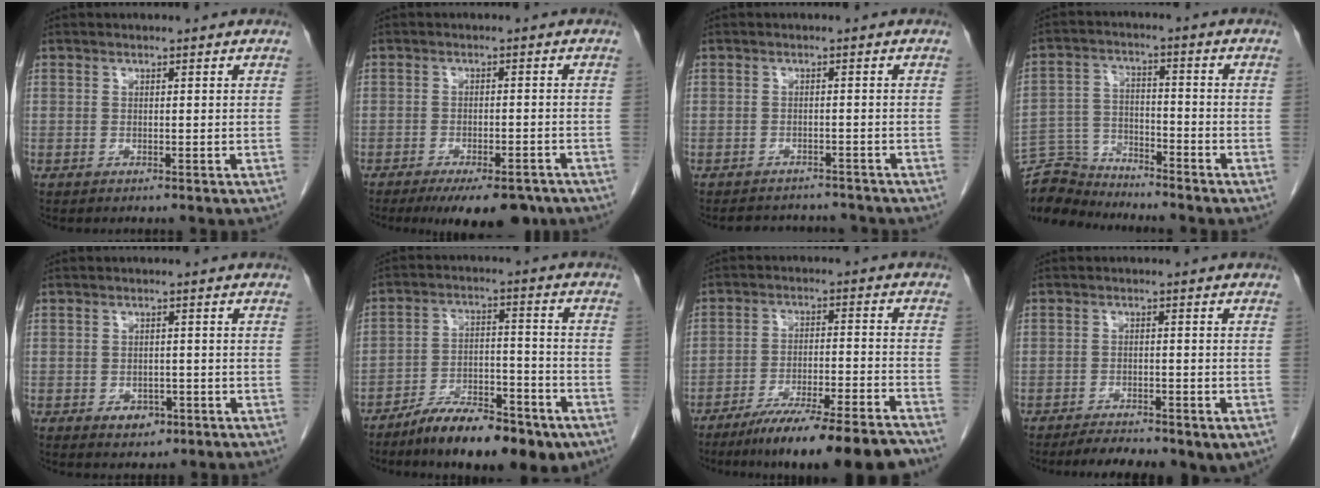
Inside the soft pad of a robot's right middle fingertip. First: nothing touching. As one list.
[{"total": 9.8, "force": [-7.6, 3.1, 5.4], "torque": [-0.065, -0.008, -0.107]}, {"total": 6.2, "force": [-5.9, 1.8, 0.8], "torque": [-0.008, 0.006, -0.073]}, {"total": 8.7, "force": [-8.6, 1.4, -0.2], "torque": [-0.001, 0.007, -0.164]}, {"total": 2.9, "force": [-1.3, 2.0, 1.5], "torque": [-0.014, 0.004, -0.008]}, {"total": 14.0, "force": [-9.8, 4.4, 8.9], "torque": [-0.128, 0.014, -0.158]}, {"total": 16.9, "force": [-14.0, 0.5, 9.5], "torque": [-0.114, -0.010, -0.217]}, {"total": 8.2, "force": [-5.9, 2.7, 5.1], "torque": [-0.071, 0.001, -0.083]}]